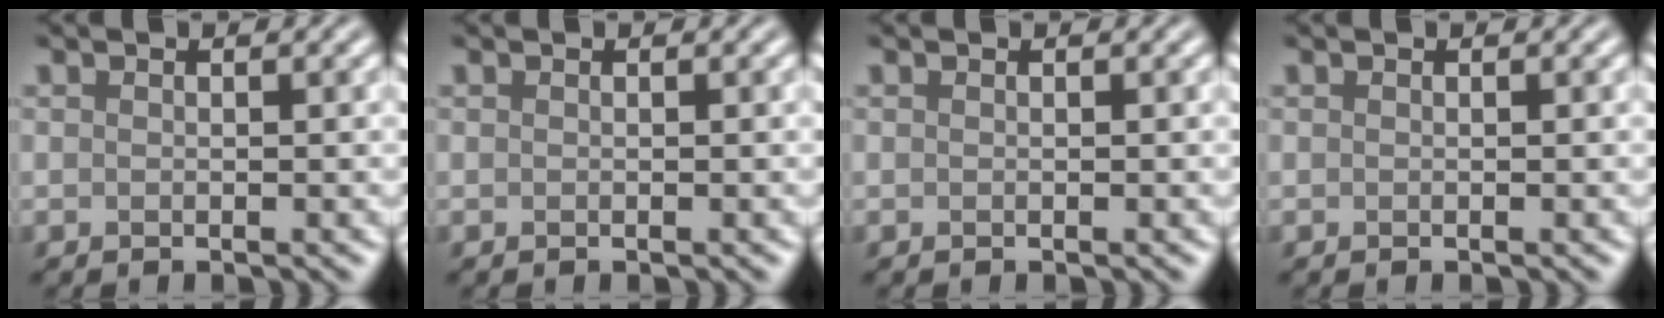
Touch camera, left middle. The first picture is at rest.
{"total": 0.0}
{"total": 0.0}
{"total": 0.0}